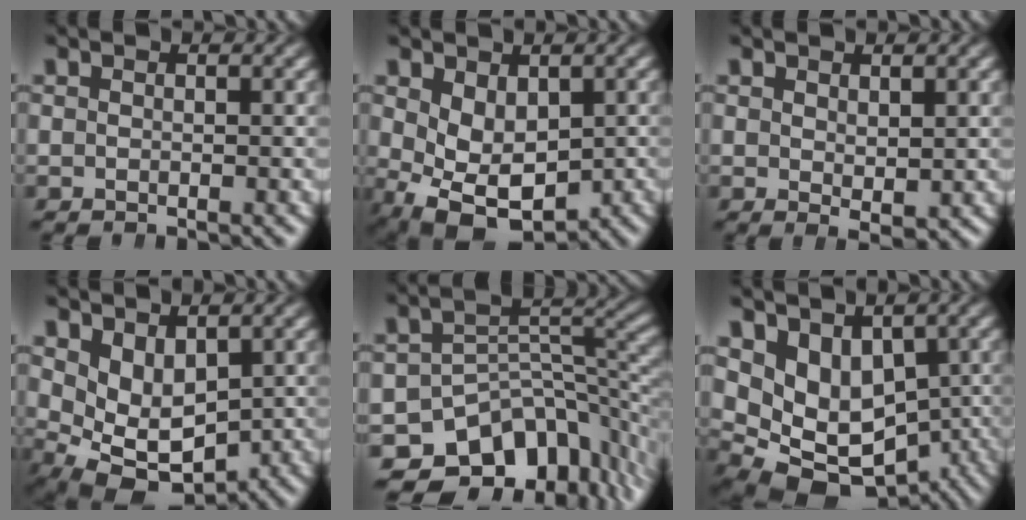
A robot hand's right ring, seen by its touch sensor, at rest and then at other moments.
{"total": 9.0, "force": [-3.1, 6.5, 5.4], "torque": [-0.115, -0.060, -0.025]}
{"total": 1.5, "force": [0.4, 0.2, 1.4], "torque": [-0.011, -0.014, 0.018]}
{"total": 8.6, "force": [-1.4, 6.6, 5.4], "torque": [-0.108, -0.042, -0.007]}
{"total": 13.9, "force": [-7.0, 9.4, 7.5], "torque": [-0.106, -0.037, -0.099]}
{"total": 13.8, "force": [-5.1, 10.5, 7.4], "torque": [-0.166, -0.074, -0.054]}